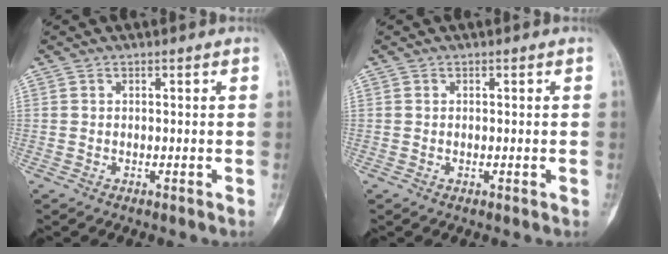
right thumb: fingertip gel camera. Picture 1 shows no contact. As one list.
[{"total": 0.0}]